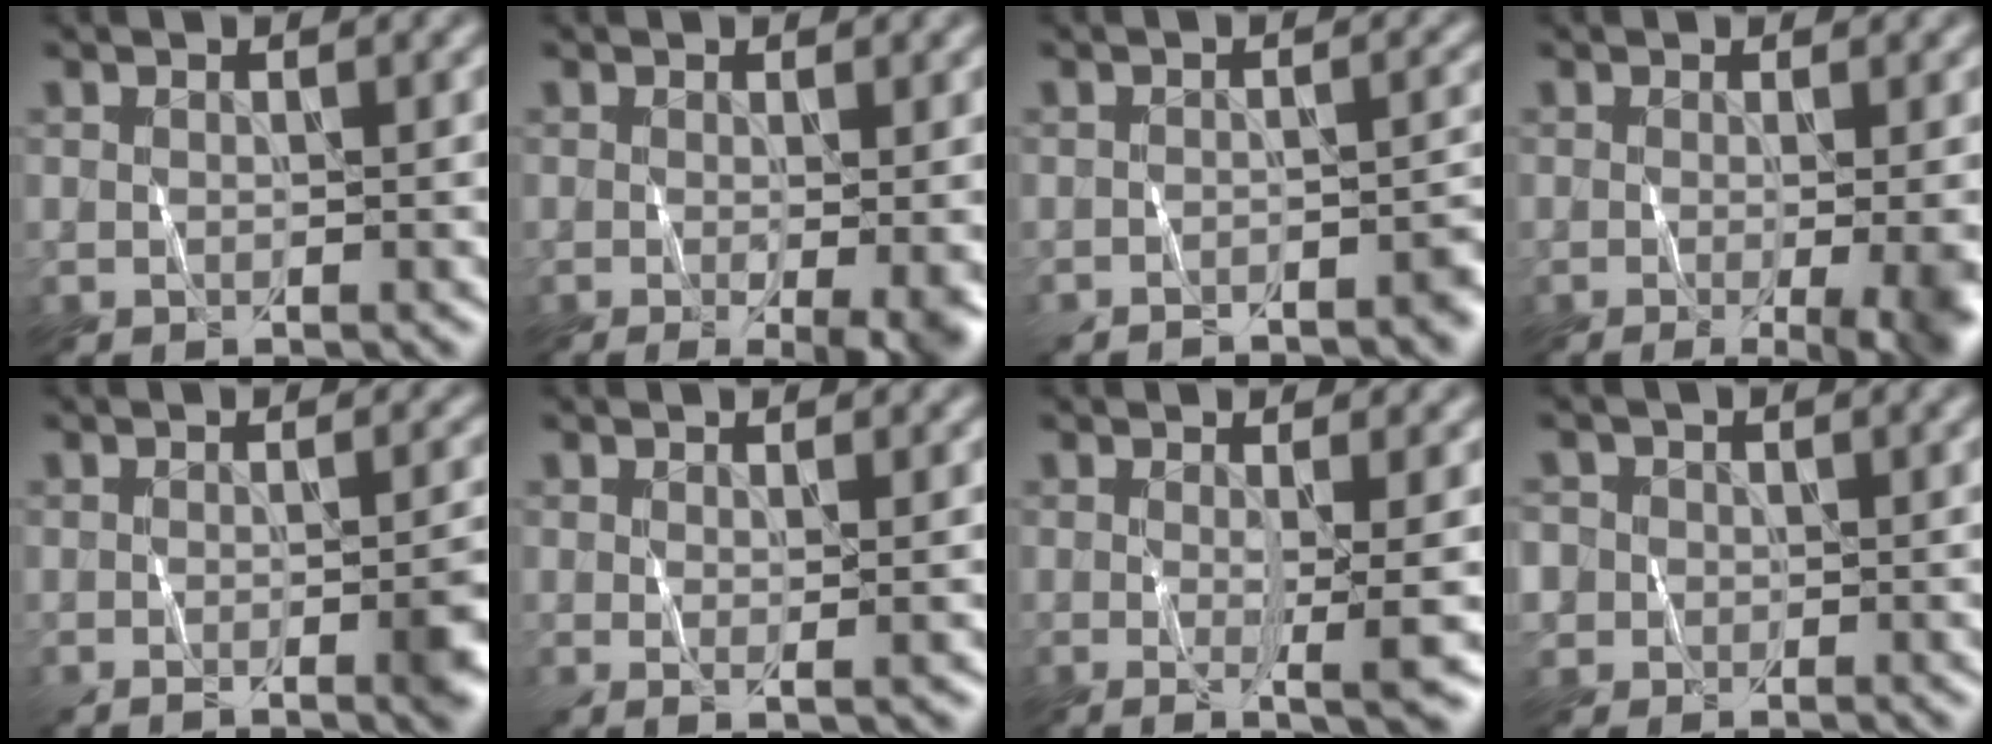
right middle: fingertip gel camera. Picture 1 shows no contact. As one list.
[{"total": 4.7, "force": [-0.8, 1.2, 4.4], "torque": [-0.046, -0.009, -0.005]}, {"total": 2.6, "force": [-2.4, 0.3, 1.0], "torque": [-0.007, 0.002, -0.037]}, {"total": 8.2, "force": [-1.1, 3.5, 7.4], "torque": [-0.043, 0.004, -0.003]}, {"total": 3.7, "force": [-1.7, 1.0, 3.2], "torque": [-0.030, 0.000, -0.026]}, {"total": 1.2, "force": [0.1, 0.1, 1.2], "torque": [-0.012, 0.002, 0.000]}, {"total": 3.8, "force": [-0.3, 0.5, 3.8], "torque": [-0.047, 0.001, -0.005]}, {"total": 2.7, "force": [-0.5, 2.6, 0.2], "torque": [0.007, 0.011, -0.023]}]